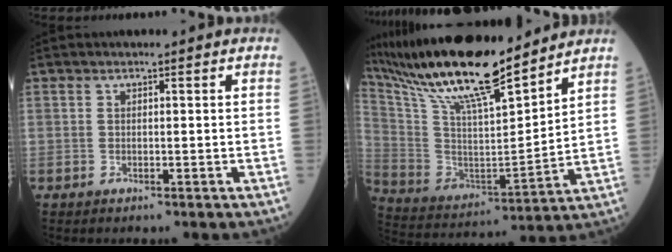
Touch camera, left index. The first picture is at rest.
{"total": 21.2, "force": [17.8, 2.3, 11.3], "torque": [-0.220, 0.004, 0.327]}